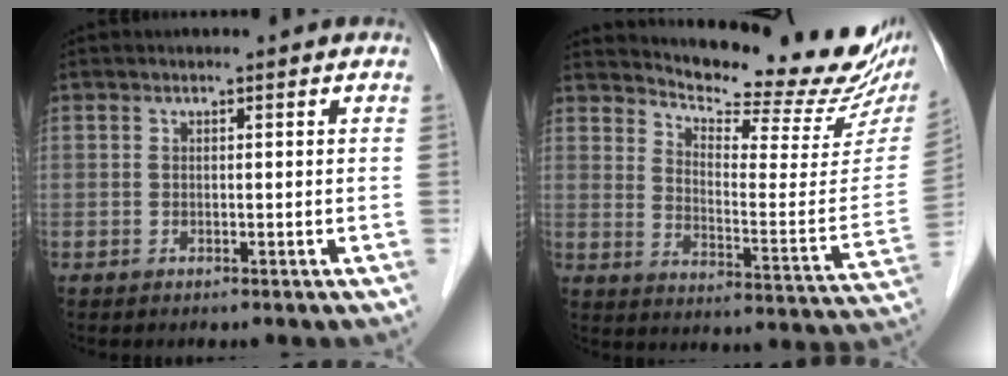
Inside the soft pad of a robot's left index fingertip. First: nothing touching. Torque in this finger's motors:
{"motor_torque": [0.30, -0.35, 0.19, 0.02]}